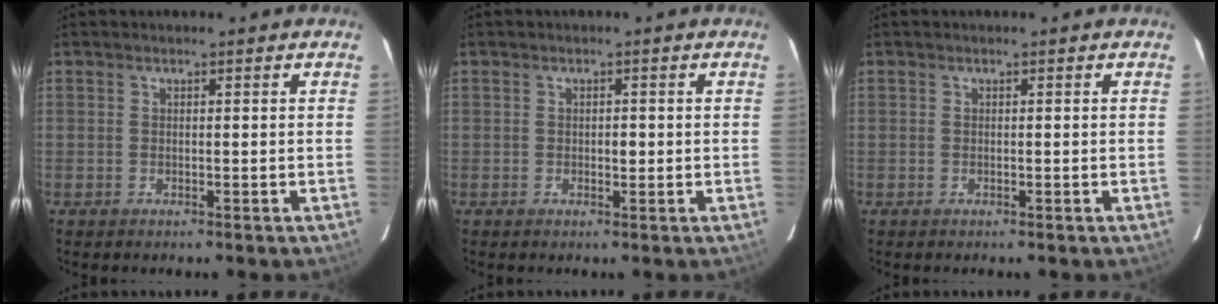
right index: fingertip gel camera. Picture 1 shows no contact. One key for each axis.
{"total": 1.1, "fx": -0.1, "fy": 0.5, "fz": 1.0, "tx": -0.015, "ty": 0.001, "tz": -0.001}
{"total": 0.0}